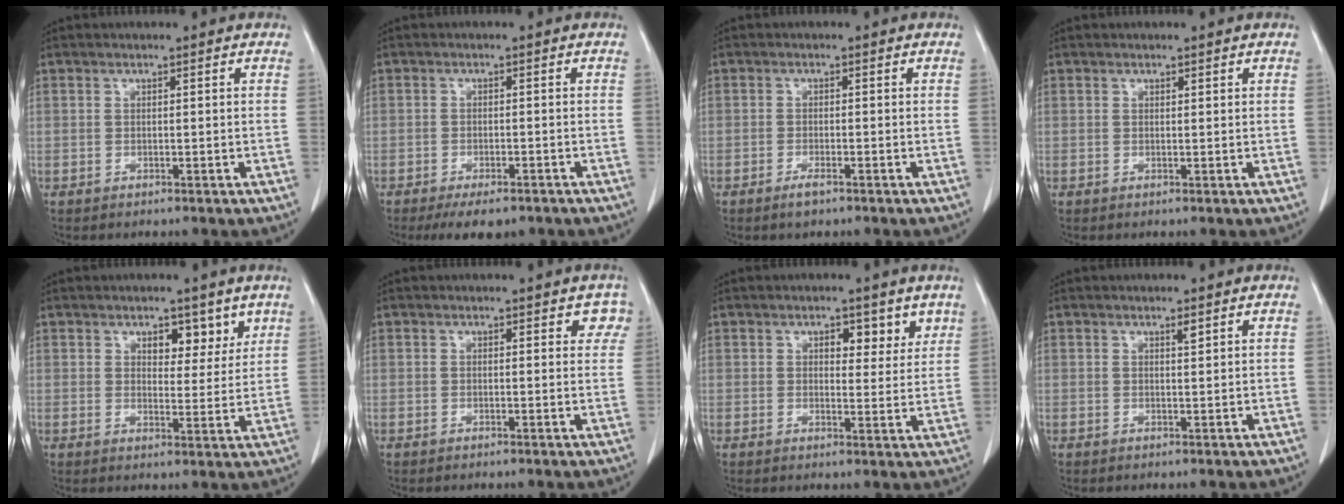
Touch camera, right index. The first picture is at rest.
{"total": 5.3, "force": [-3.9, 2.3, 2.6], "torque": [-0.033, -0.004, -0.055]}
{"total": 1.9, "force": [-1.3, 0.4, 1.2], "torque": [-0.025, -0.002, -0.023]}
{"total": 0.0}
{"total": 4.9, "force": [3.0, 2.7, 2.7], "torque": [-0.022, -0.002, 0.043]}
{"total": 2.9, "force": [1.9, 1.6, 1.5], "torque": [0.004, 0.003, 0.010]}
{"total": 4.3, "force": [2.5, 2.4, 2.6], "torque": [-0.019, -0.002, 0.031]}
{"total": 0.8, "force": [0.6, 0.1, 0.6], "torque": [-0.012, -0.004, 0.009]}